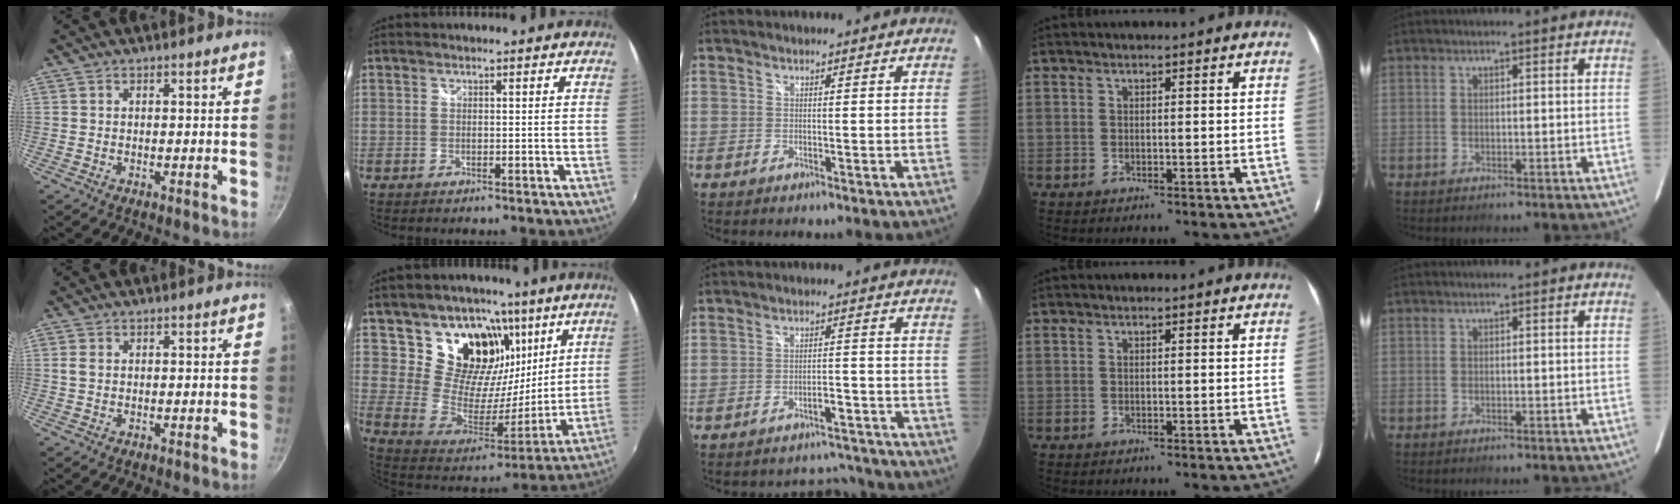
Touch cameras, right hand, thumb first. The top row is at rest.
{"thumb": {"total": 1.8, "force": [0.4, 1.3, 1.2], "torque": [-0.023, 0.003, 0.008]}, "index": {"total": 18.7, "force": [10.1, 13.2, 8.5], "torque": [-0.165, -0.004, 0.184]}, "middle": {"total": 9.8, "force": [-8.9, 3.5, 1.9], "torque": [-0.034, 0.025, -0.103]}}